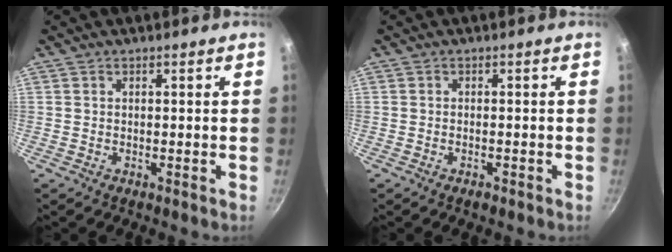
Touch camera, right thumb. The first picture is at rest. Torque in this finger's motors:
{"motor_torque": [-0.12, 0.03, -0.35, 0.09, -0.02]}